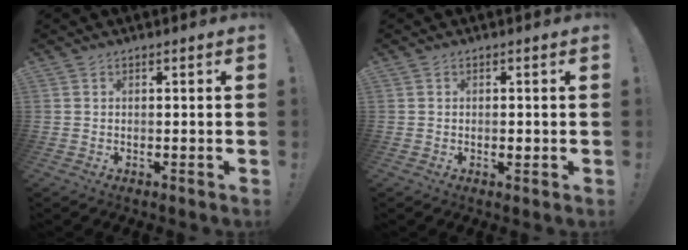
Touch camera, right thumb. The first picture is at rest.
{"total": 0.9, "force": [-0.4, 0.4, 0.7], "torque": [-0.003, -0.002, -0.008]}